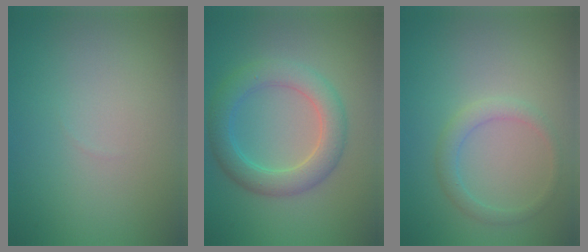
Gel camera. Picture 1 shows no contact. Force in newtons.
{"total": 4.6, "press": 4.6, "slide": 0.1}
{"total": 1.8, "press": 1.8, "slide": 0.0}